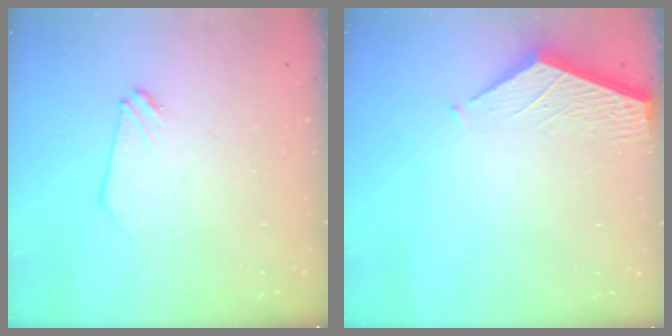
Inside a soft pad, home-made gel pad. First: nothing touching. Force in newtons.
{"total": 3.3, "press": 3.3, "slide": 0.4}